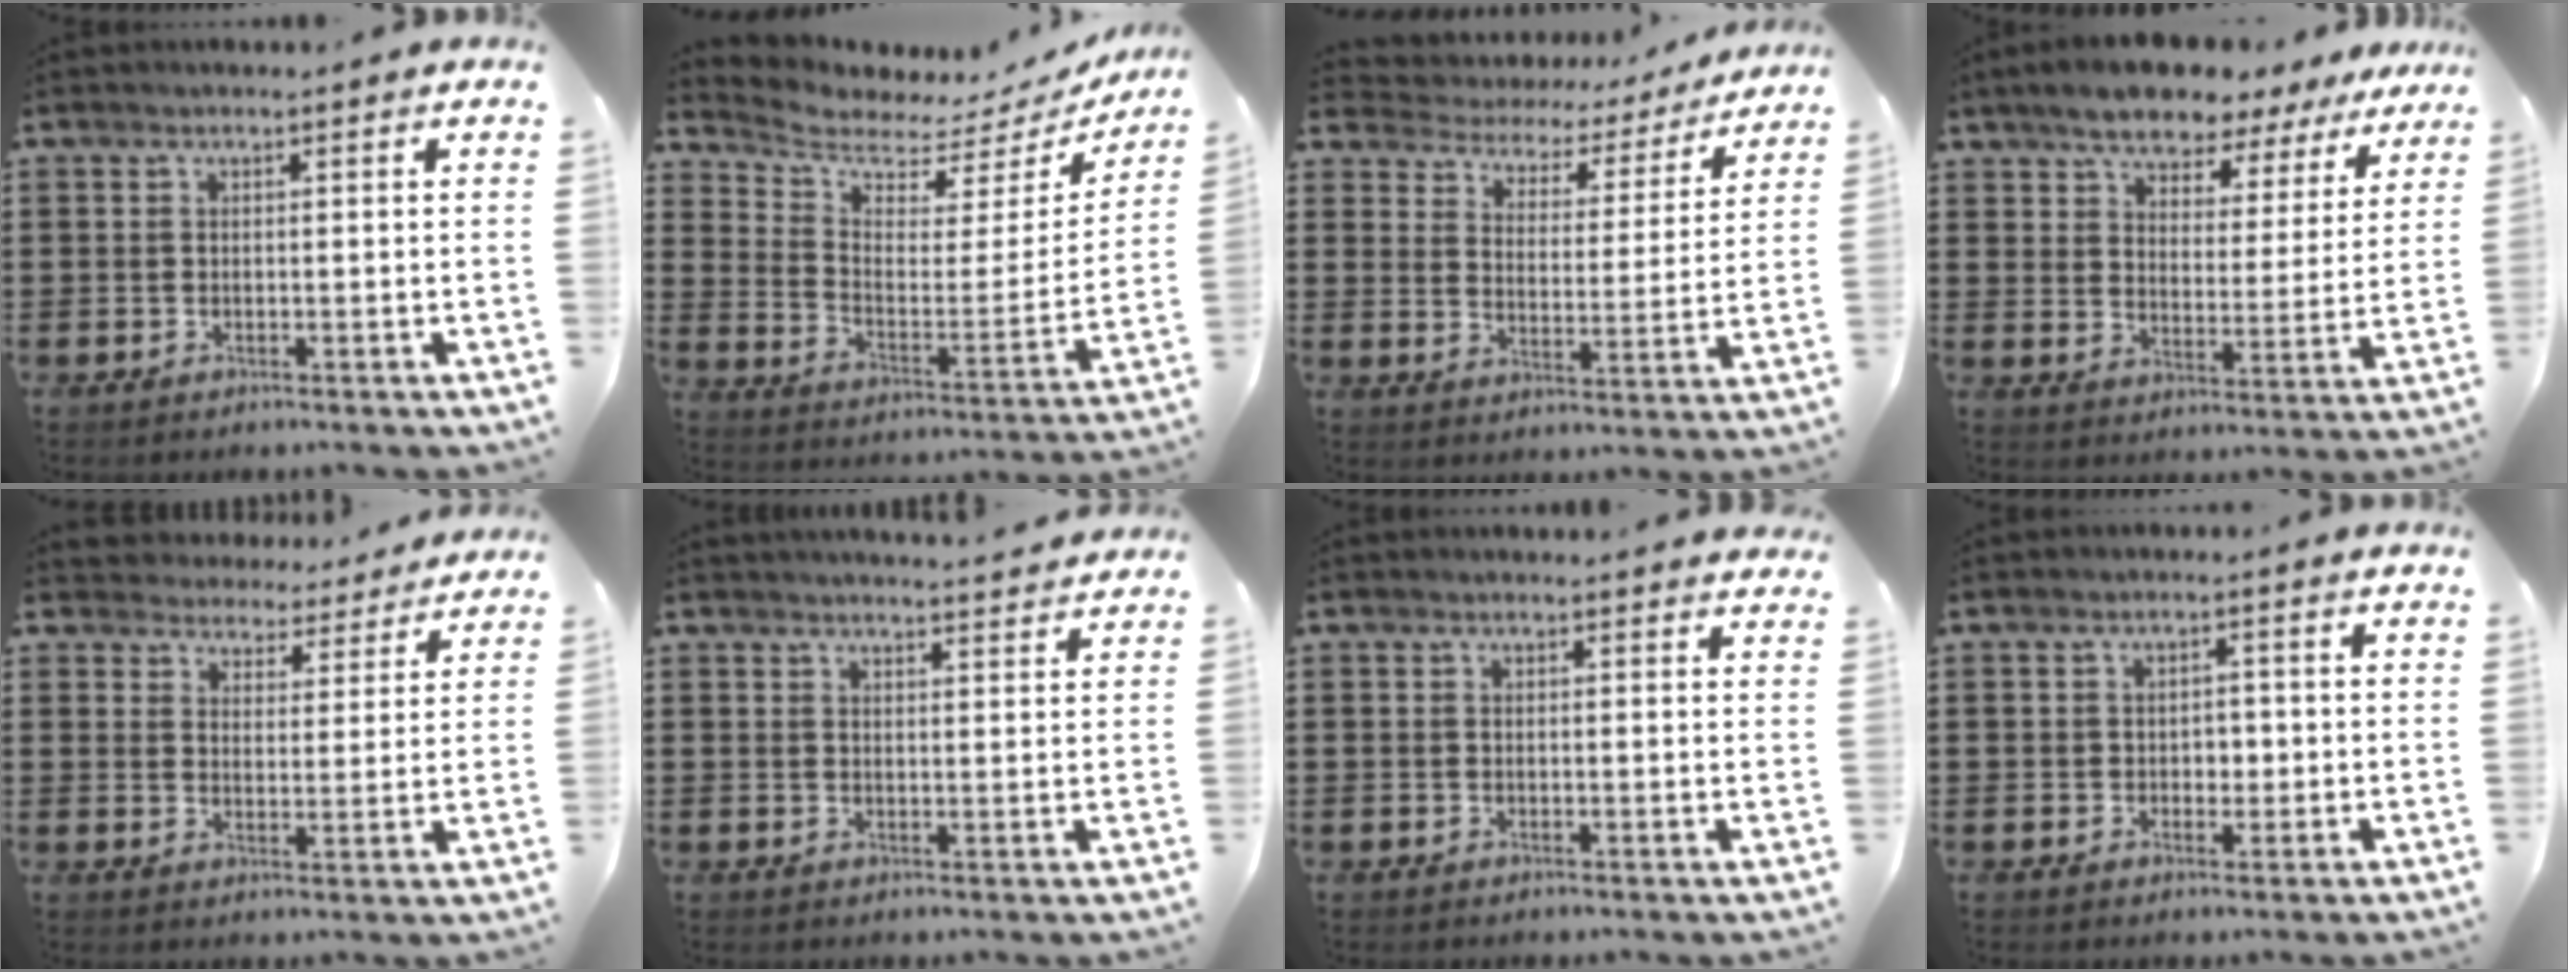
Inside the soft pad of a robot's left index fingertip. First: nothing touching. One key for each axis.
{"total": 4.9, "fx": 4.5, "fy": 1.6, "fz": 1.3, "tx": -0.056, "ty": -0.036, "tz": 0.074}
{"total": 2.8, "fx": 2.6, "fy": 0.8, "fz": 0.0, "tx": -0.024, "ty": -0.026, "tz": 0.034}
{"total": 6.6, "fx": 6.3, "fy": 1.5, "fz": 1.6, "tx": -0.063, "ty": -0.025, "tz": 0.111}
{"total": 4.3, "fx": 4.3, "fy": 0.4, "fz": -0.3, "tx": -0.017, "ty": -0.027, "tz": 0.074}
{"total": 2.8, "fx": 2.8, "fy": -0.3, "fz": 0.2, "tx": -0.010, "ty": -0.012, "tz": 0.051}
{"total": 1.1, "fx": 1.1, "fy": 0.1, "fz": 0.3, "tx": 0.000, "ty": -0.003, "tz": 0.019}
{"total": 1.7, "fx": 0.0, "fy": 1.3, "fz": 1.1, "tx": -0.023, "ty": 0.006, "tz": -0.002}